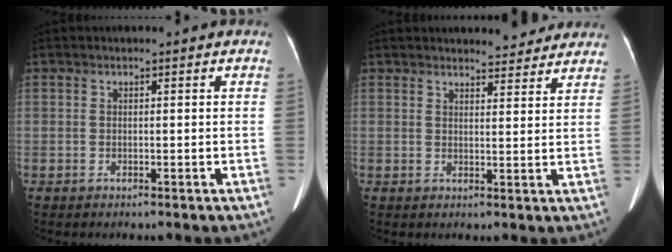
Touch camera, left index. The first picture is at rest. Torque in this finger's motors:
{"motor_torque": [0.61, -0.59, 0.11, 0.02]}